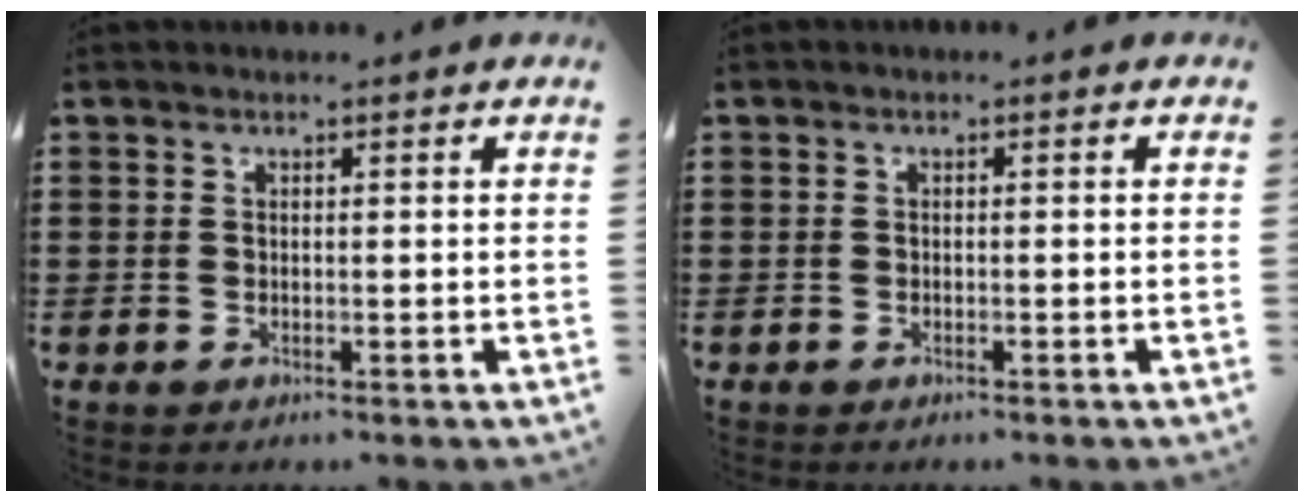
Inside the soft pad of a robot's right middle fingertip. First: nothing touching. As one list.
[{"total": 0.0}]